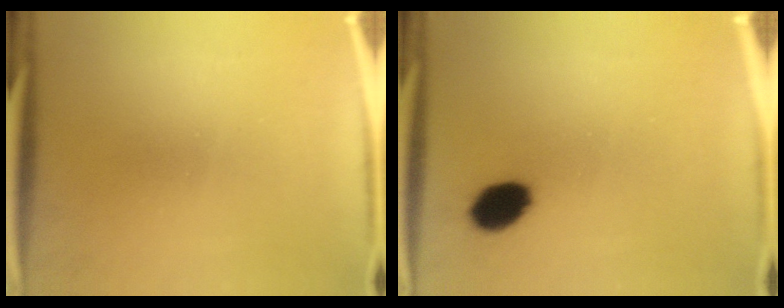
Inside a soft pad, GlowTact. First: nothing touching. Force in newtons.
{"total": 6.7}